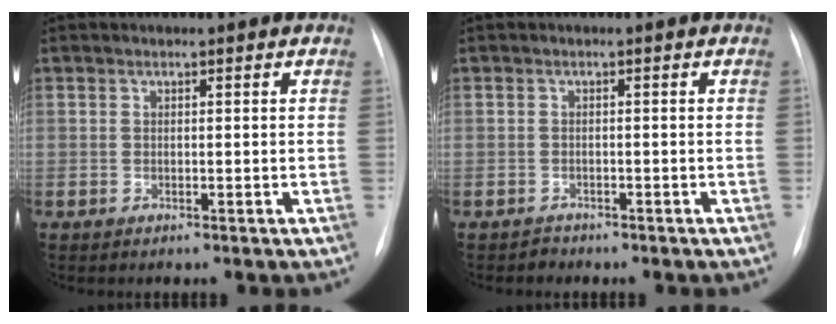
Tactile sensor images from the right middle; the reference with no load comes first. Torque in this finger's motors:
{"motor_torque": [0.09, -0.33, -0.01, 0.01]}